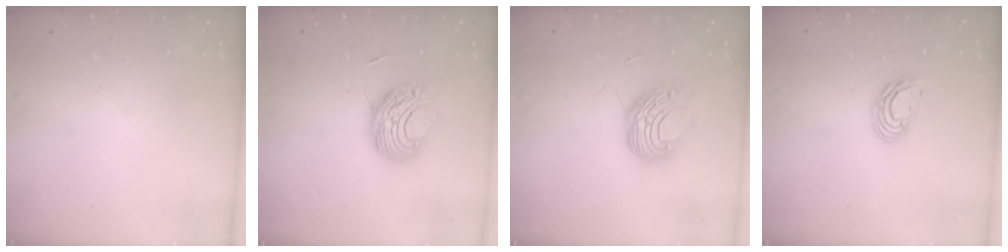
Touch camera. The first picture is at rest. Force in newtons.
{"total": 9.4, "press": 9.4, "slide": 0.8}
{"total": 9.0, "press": 9.0, "slide": 0.9}
{"total": 6.9, "press": 6.9, "slide": 0.8}